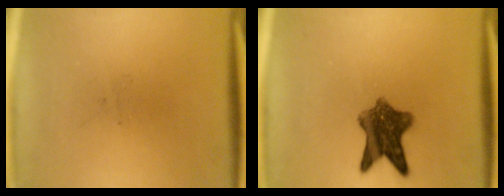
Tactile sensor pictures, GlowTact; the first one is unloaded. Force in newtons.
{"total": 8.0}